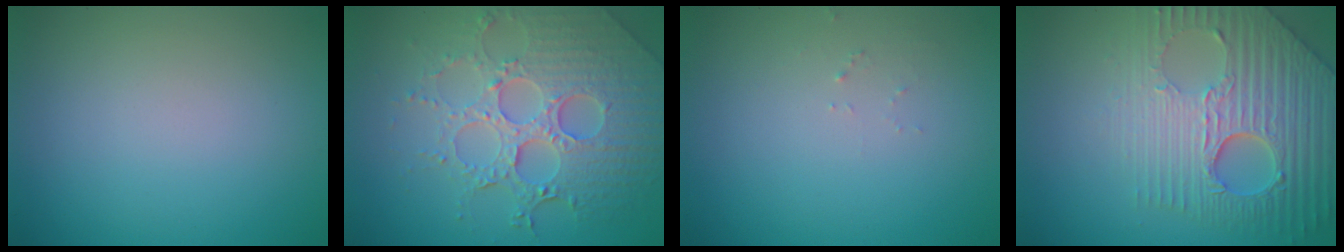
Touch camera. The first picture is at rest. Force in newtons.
{"total": 8.0, "press": 5.9, "slide": 5.5}
{"total": 0.7, "press": 0.7, "slide": 0.1}
{"total": 7.6, "press": 5.9, "slide": 4.8}